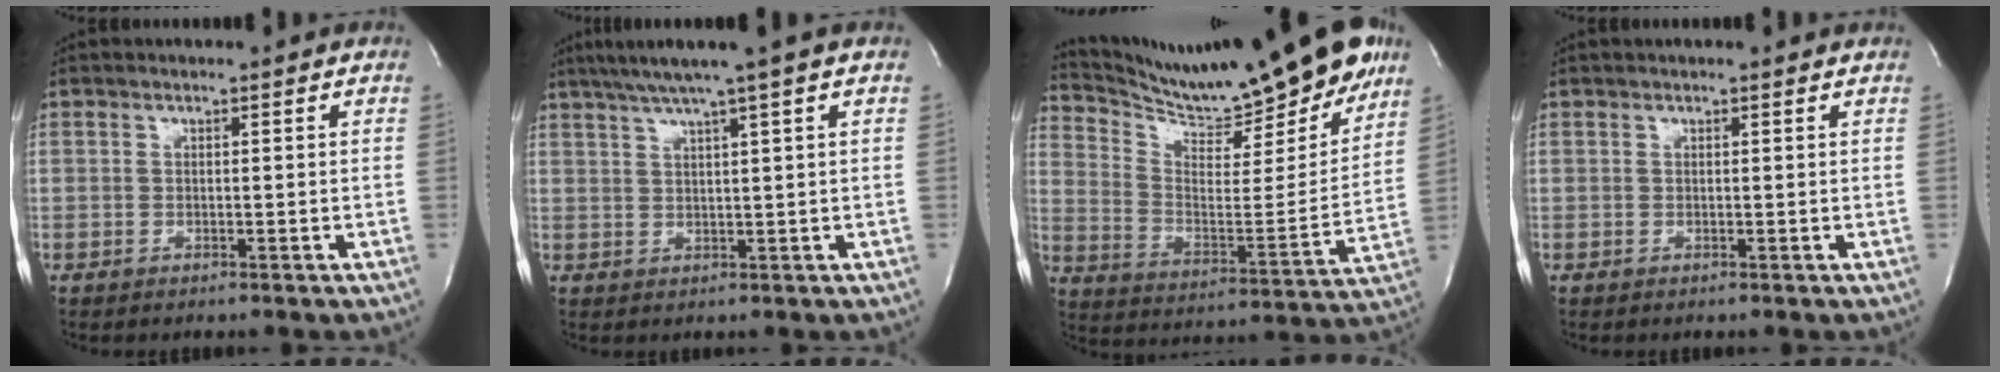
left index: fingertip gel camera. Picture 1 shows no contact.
{"total": 6.4, "force": [4.4, -1.4, 4.5], "torque": [-0.076, 0.013, 0.073]}
{"total": 22.6, "force": [19.9, 2.3, 10.5], "torque": [-0.181, -0.060, 0.298]}
{"total": 2.3, "force": [2.1, 0.1, 1.0], "torque": [-0.013, 0.018, 0.023]}